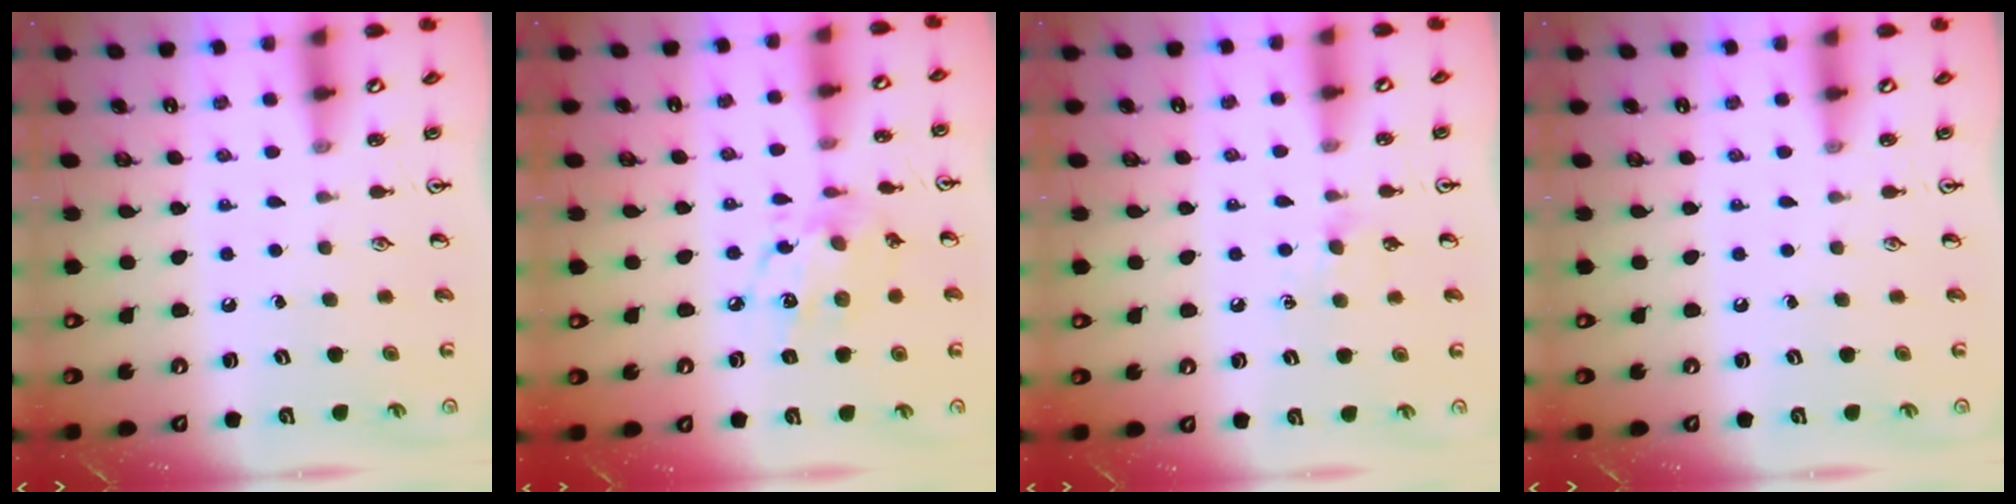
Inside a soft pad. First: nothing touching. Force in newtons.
{"total": 10.3, "press": 10.3, "slide": 0.6}
{"total": 5.3, "press": 5.2, "slide": 0.6}
{"total": 0.0}